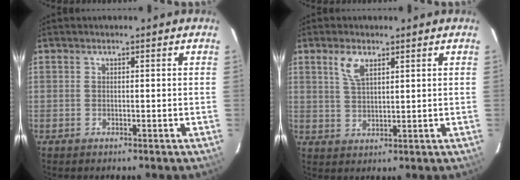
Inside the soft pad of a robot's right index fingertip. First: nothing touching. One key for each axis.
{"total": 4.5, "fx": 2.5, "fy": 1.9, "fz": 3.2, "tx": -0.063, "ty": 0.005, "tz": 0.051}